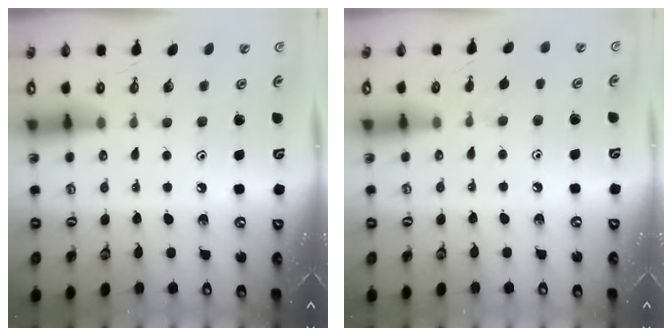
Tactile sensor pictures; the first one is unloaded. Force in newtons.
{"total": 2.7, "press": 2.6, "slide": 0.5}